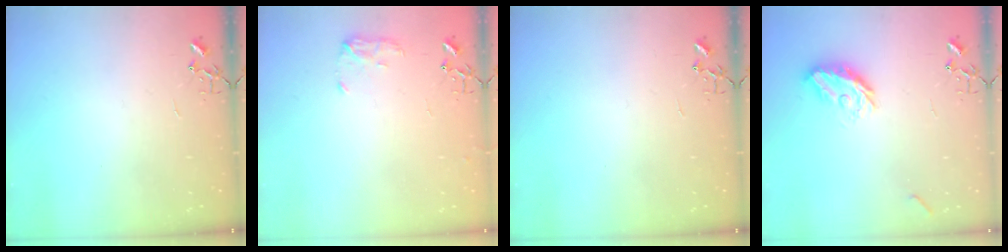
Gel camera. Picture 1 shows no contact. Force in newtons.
{"total": 7.2, "press": 7.2, "slide": 0.4}
{"total": 0.0}
{"total": 11.1, "press": 11.0, "slide": 0.4}